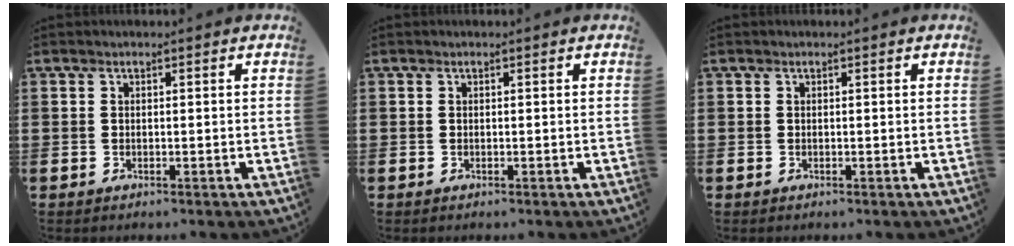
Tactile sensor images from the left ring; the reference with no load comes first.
{"total": 0.0}
{"total": 0.0}